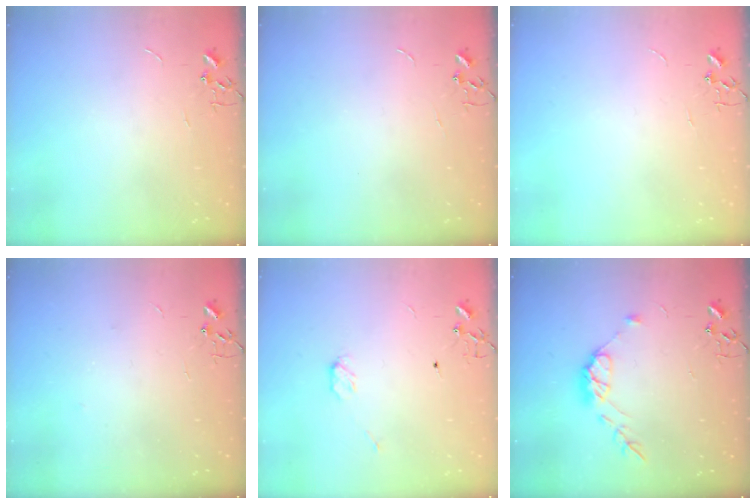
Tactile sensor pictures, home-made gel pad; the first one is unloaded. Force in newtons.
{"total": 0.0}
{"total": 0.0}
{"total": 2.5, "press": 2.1, "slide": 1.4}
{"total": 4.0, "press": 4.0, "slide": 0.2}
{"total": 9.8, "press": 9.8, "slide": 0.7}